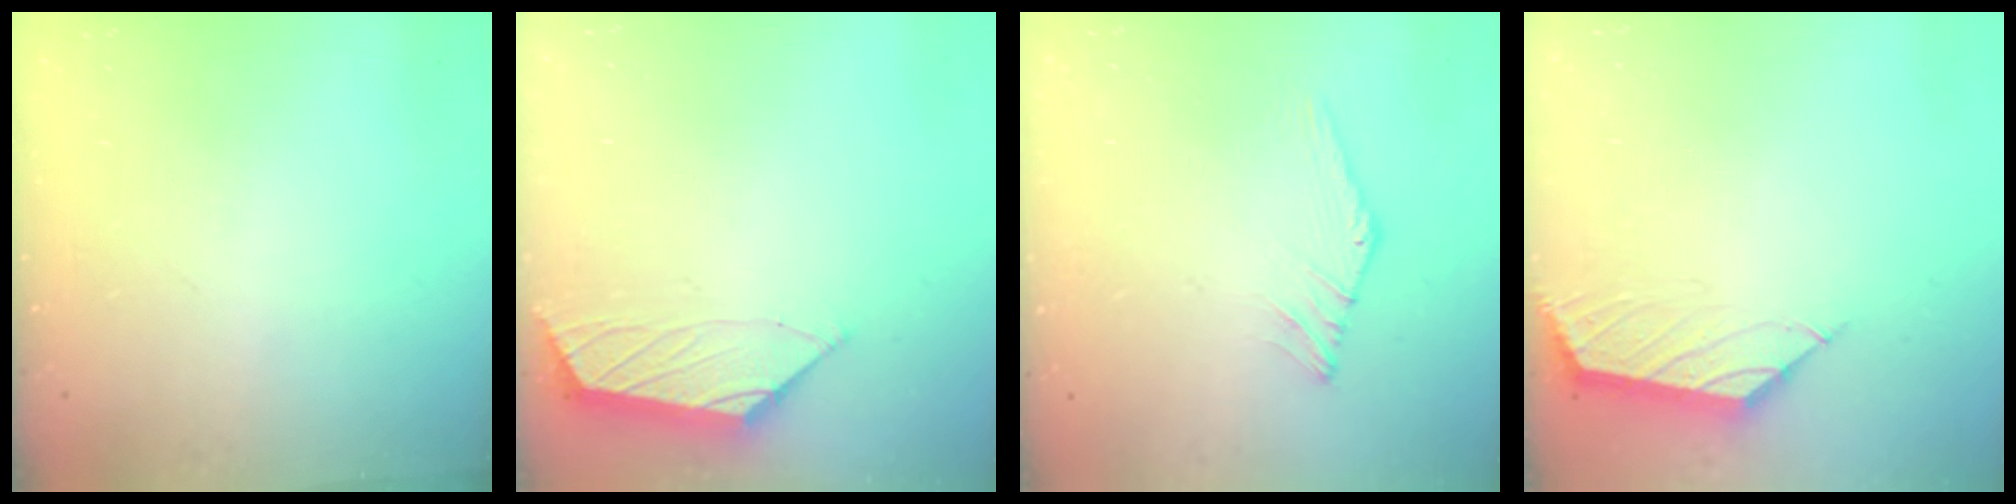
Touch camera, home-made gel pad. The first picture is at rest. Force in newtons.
{"total": 1.1, "press": 0.9, "slide": 0.5}
{"total": 0.9, "press": 0.8, "slide": 0.4}
{"total": 2.6, "press": 2.5, "slide": 0.7}